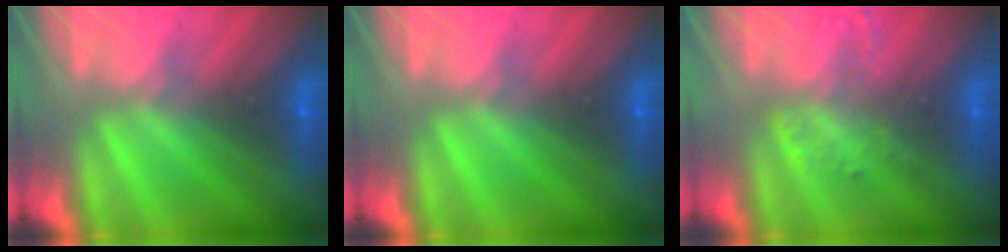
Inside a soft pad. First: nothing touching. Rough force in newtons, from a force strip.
{"total": 0.0}
{"total": 1.4}